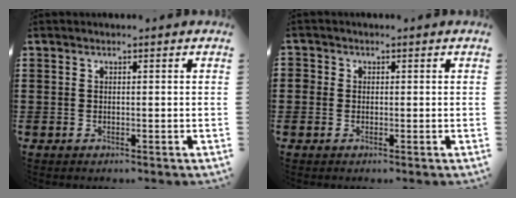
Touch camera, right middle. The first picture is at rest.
{"total": 1.1, "force": [0.0, 1.1, 0.0], "torque": [-0.003, 0.007, -0.001]}